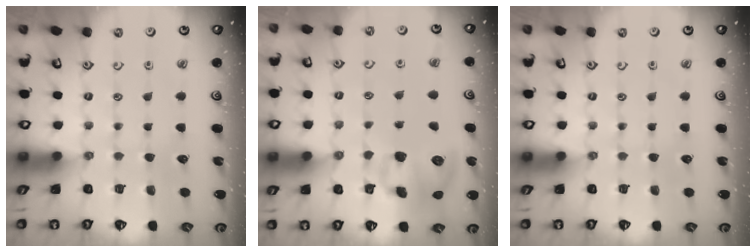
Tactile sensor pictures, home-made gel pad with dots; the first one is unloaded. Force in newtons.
{"total": 11.1, "press": 10.9, "slide": 2.2}
{"total": 0.0}